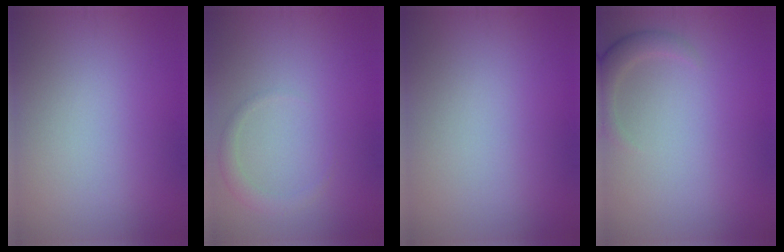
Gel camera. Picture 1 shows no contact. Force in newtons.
{"total": 1.3, "press": 1.3, "slide": 0.1}
{"total": 0.0}
{"total": 2.0, "press": 2.0, "slide": 0.2}